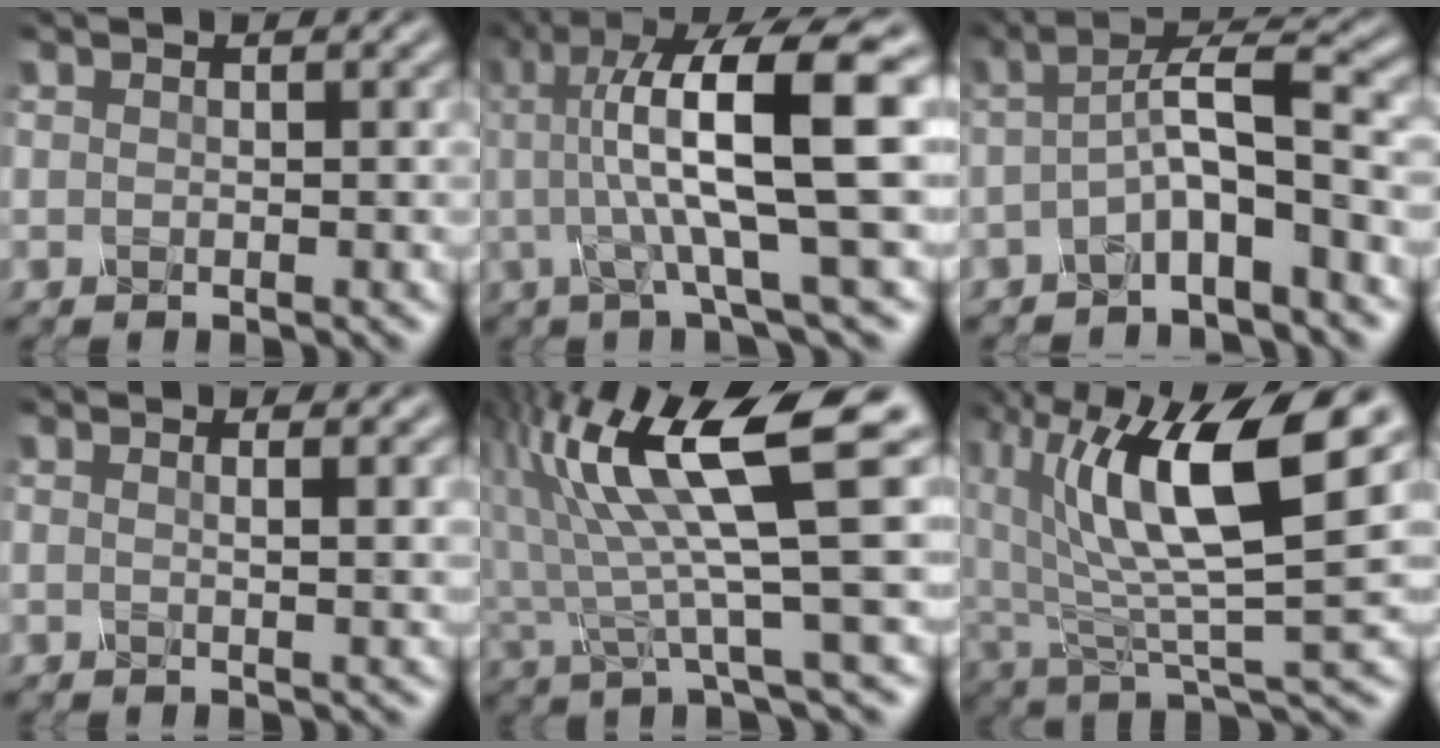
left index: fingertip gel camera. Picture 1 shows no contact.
{"total": 12.3, "force": [1.7, 2.0, 12.0], "torque": [-0.175, 0.024, 0.040]}
{"total": 4.3, "force": [-1.6, 0.6, 4.0], "torque": [-0.071, 0.021, -0.031]}
{"total": 2.5, "force": [1.3, 0.8, 1.9], "torque": [-0.009, 0.013, -0.003]}
{"total": 10.1, "force": [3.7, 1.6, 9.3], "torque": [-0.168, 0.013, 0.076]}
{"total": 12.1, "force": [3.4, 4.6, 10.6], "torque": [-0.199, 0.003, 0.072]}